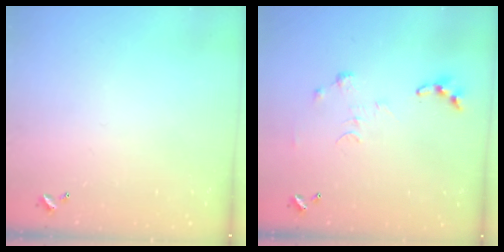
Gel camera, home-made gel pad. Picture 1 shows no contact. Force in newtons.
{"total": 0.7, "press": 0.7, "slide": 0.1}